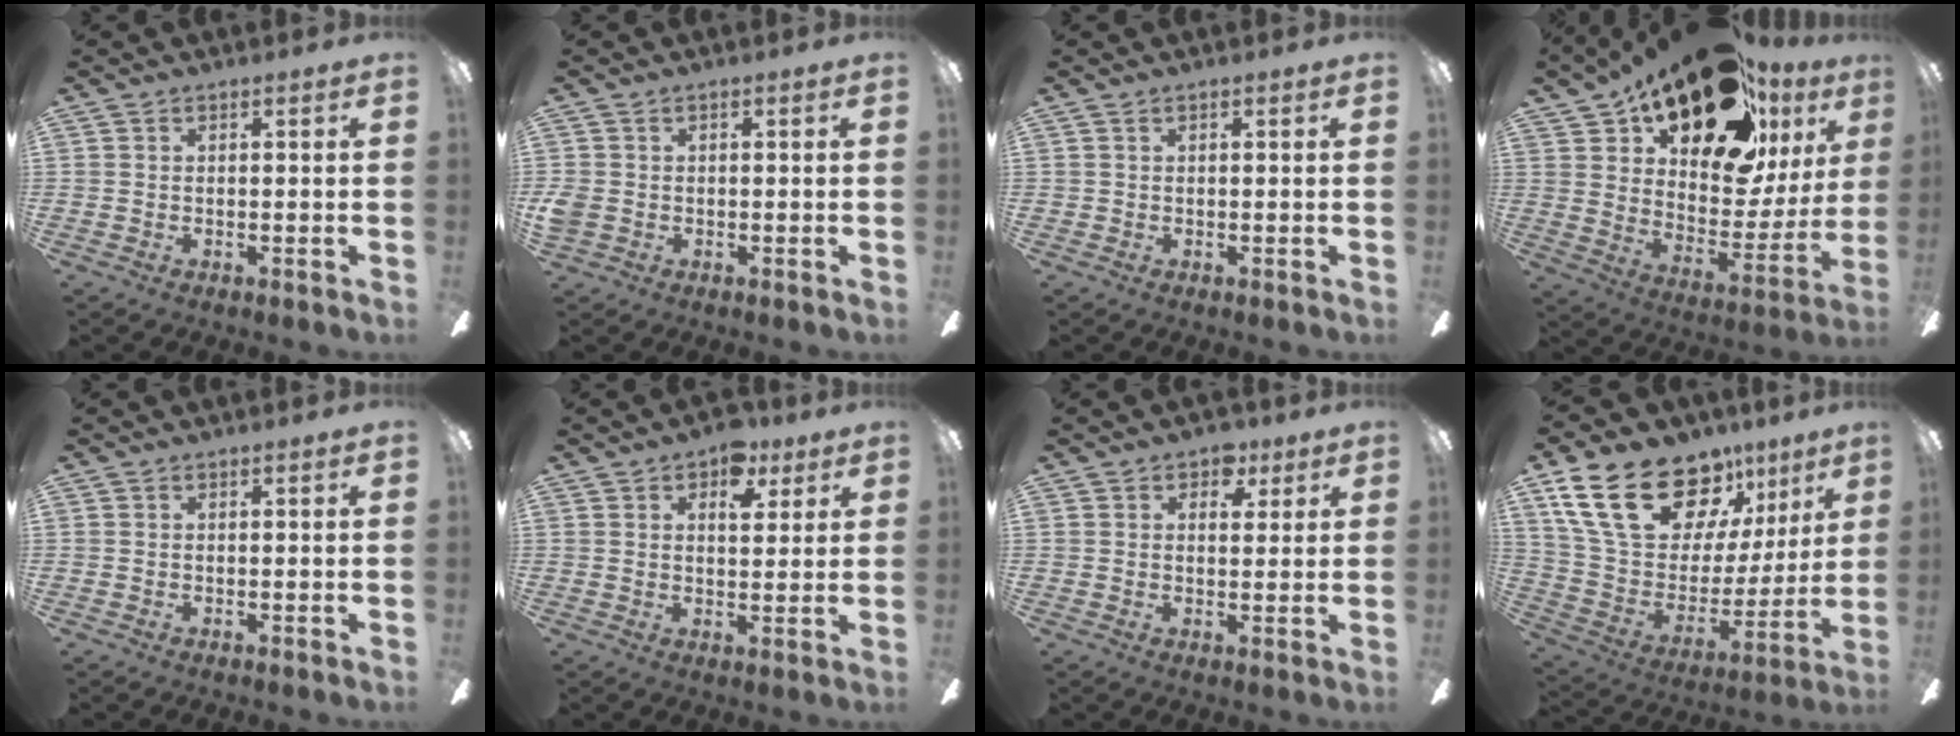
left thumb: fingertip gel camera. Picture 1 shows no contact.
{"total": 2.8, "force": [-0.4, 2.4, 1.5], "torque": [-0.031, 0.005, -0.008]}
{"total": 0.5, "force": [0.1, 0.4, 0.2], "torque": [-0.005, 0.003, 0.001]}
{"total": 25.5, "force": [18.0, 11.6, 13.9], "torque": [-0.206, -0.108, 0.313]}
{"total": 0.0}
{"total": 7.8, "force": [4.4, 4.5, 4.6], "torque": [-0.045, -0.011, 0.071]}
{"total": 5.3, "force": [3.2, 3.3, 2.6], "torque": [-0.020, -0.008, 0.052]}
{"total": 25.6, "force": [15.6, 14.3, 14.3], "torque": [-0.247, -0.087, 0.290]}